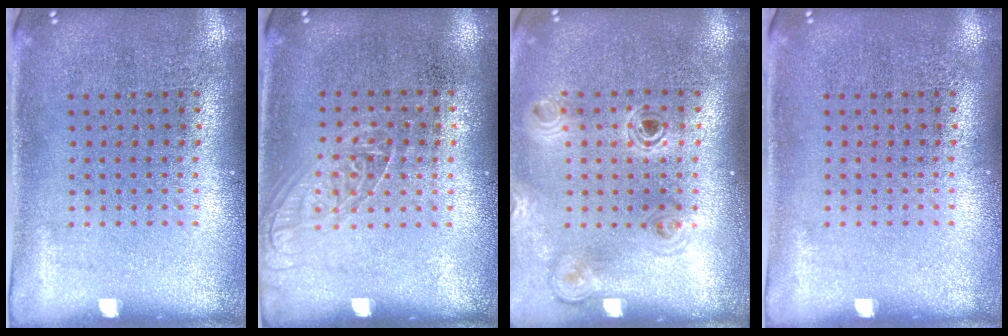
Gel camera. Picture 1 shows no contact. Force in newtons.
{"total": 1.2, "press": 1.1, "slide": 0.5}
{"total": 1.1, "press": 1.1, "slide": 0.1}
{"total": 0.0}